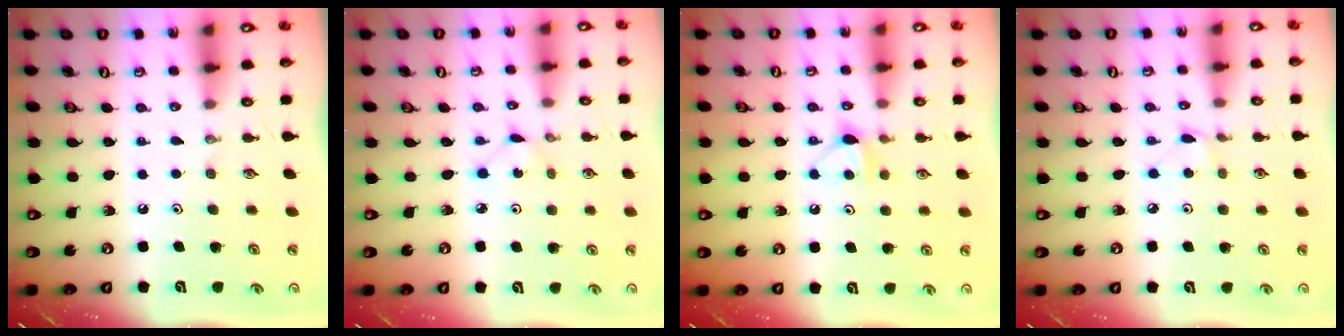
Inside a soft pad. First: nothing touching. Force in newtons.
{"total": 1.3, "press": 1.3, "slide": 0.1}
{"total": 4.9, "press": 4.8, "slide": 0.7}
{"total": 2.8, "press": 2.7, "slide": 0.4}